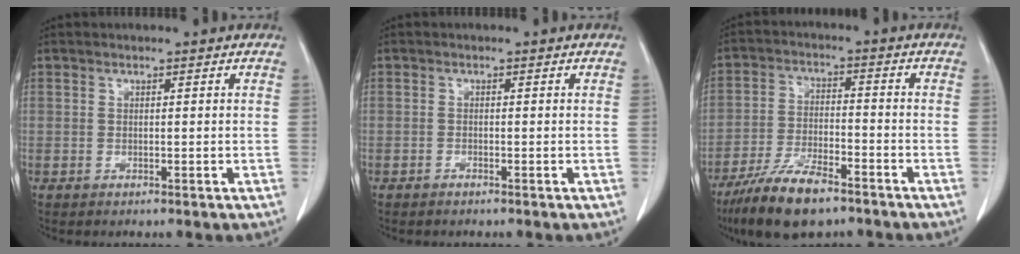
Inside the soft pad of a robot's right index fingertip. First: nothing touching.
{"total": 0.5, "force": [-0.5, 0.1, 0.1], "torque": [-0.007, -0.001, -0.009]}
{"total": 11.6, "force": [-8.4, 3.0, 7.4], "torque": [-0.141, -0.019, -0.149]}